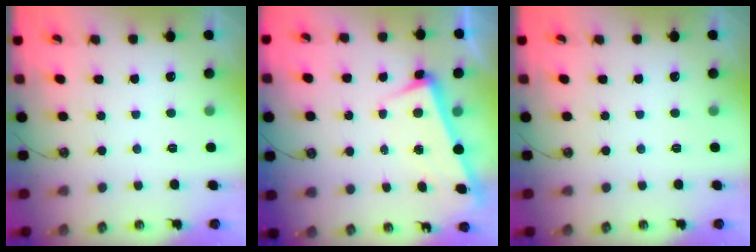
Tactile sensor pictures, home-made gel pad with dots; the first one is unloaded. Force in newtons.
{"total": 3.3, "press": 3.2, "slide": 1.1}
{"total": 0.0}